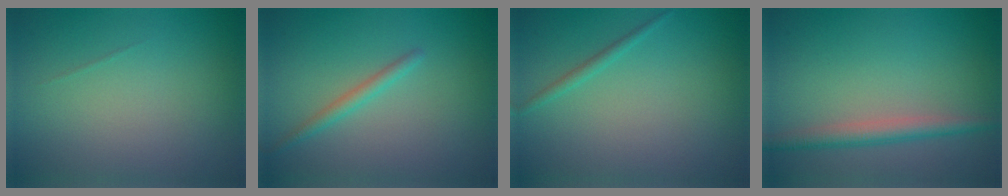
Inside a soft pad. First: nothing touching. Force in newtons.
{"total": 1.4, "press": 1.4, "slide": 0.1}
{"total": 0.9, "press": 0.9, "slide": 0.2}
{"total": 2.6, "press": 2.6, "slide": 0.1}